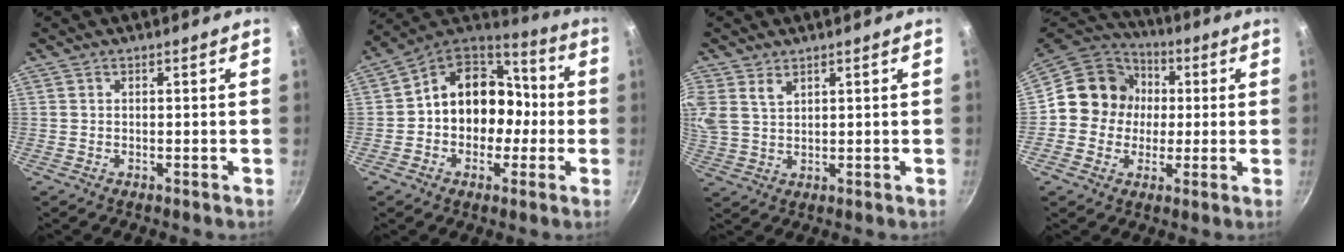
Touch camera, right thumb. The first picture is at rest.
{"total": 16.7, "force": [-1.2, 13.5, 9.8], "torque": [-0.103, 0.059, -0.032]}
{"total": 9.7, "force": [5.0, 6.4, 5.3], "torque": [-0.128, 0.015, 0.109]}
{"total": 13.6, "force": [0.9, 12.5, 5.2], "torque": [-0.050, 0.027, -0.002]}